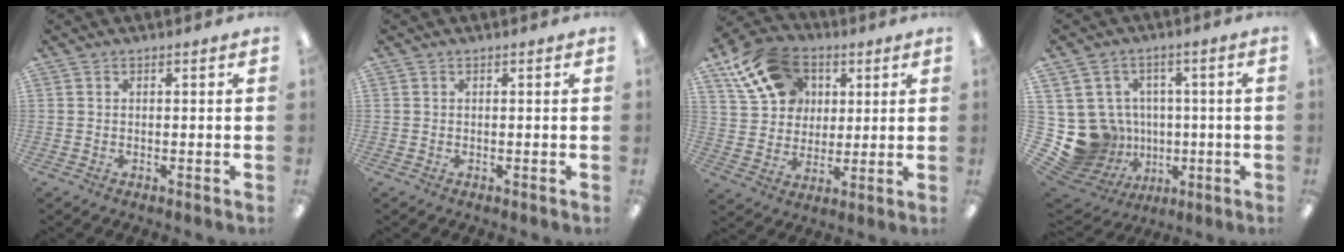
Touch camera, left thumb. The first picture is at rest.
{"total": 0.0}
{"total": 17.3, "force": [8.7, 12.9, 7.6], "torque": [-0.136, -0.027, 0.170]}
{"total": 13.4, "force": [-1.5, 12.8, 3.8], "torque": [-0.103, -0.001, 0.007]}